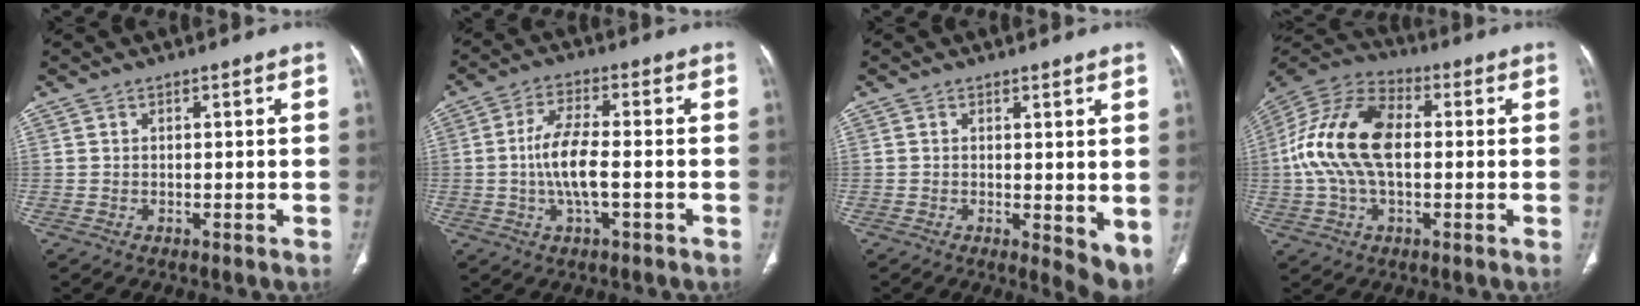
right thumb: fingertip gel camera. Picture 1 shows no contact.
{"total": 8.0, "force": [-1.2, 2.8, 7.4], "torque": [-0.156, 0.012, -0.027]}
{"total": 5.9, "force": [0.1, 2.4, 5.5], "torque": [-0.068, -0.017, 0.005]}
{"total": 17.1, "force": [0.5, 10.1, 13.9], "torque": [-0.275, 0.033, 0.002]}